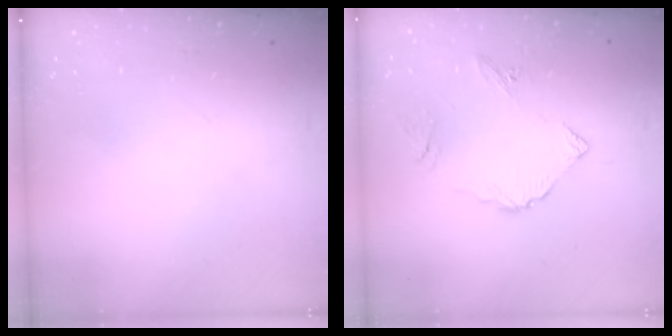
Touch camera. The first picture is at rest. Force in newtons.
{"total": 7.5, "press": 7.5, "slide": 0.8}